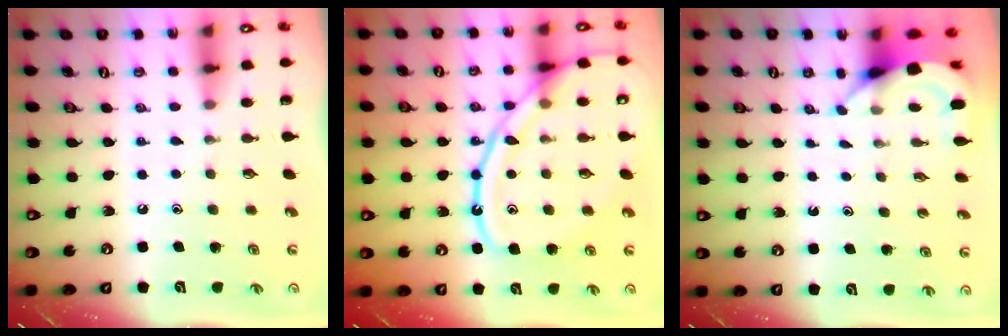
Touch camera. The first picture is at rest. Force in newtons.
{"total": 18.0, "press": 17.9, "slide": 1.7}
{"total": 4.0, "press": 4.0, "slide": 0.3}